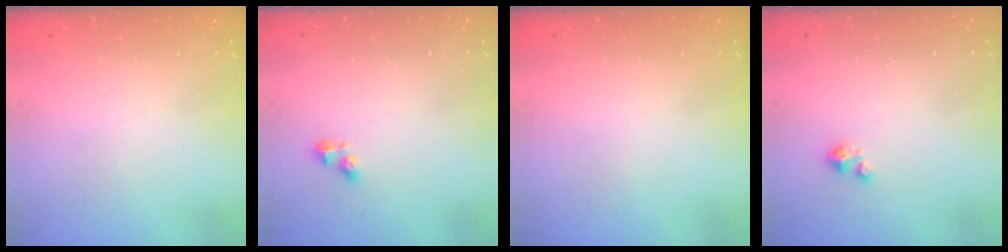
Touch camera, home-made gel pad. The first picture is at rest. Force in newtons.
{"total": 2.6, "press": 2.6, "slide": 0.2}
{"total": 0.0}
{"total": 1.5, "press": 1.5, "slide": 0.1}